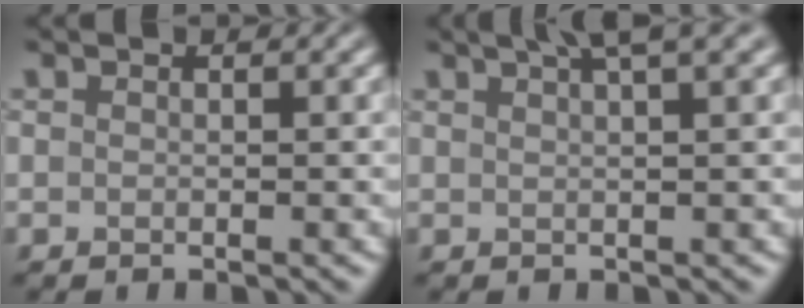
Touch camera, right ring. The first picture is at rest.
{"total": 4.2, "force": [2.9, 0.7, 2.9], "torque": [-0.027, 0.013, 0.033]}